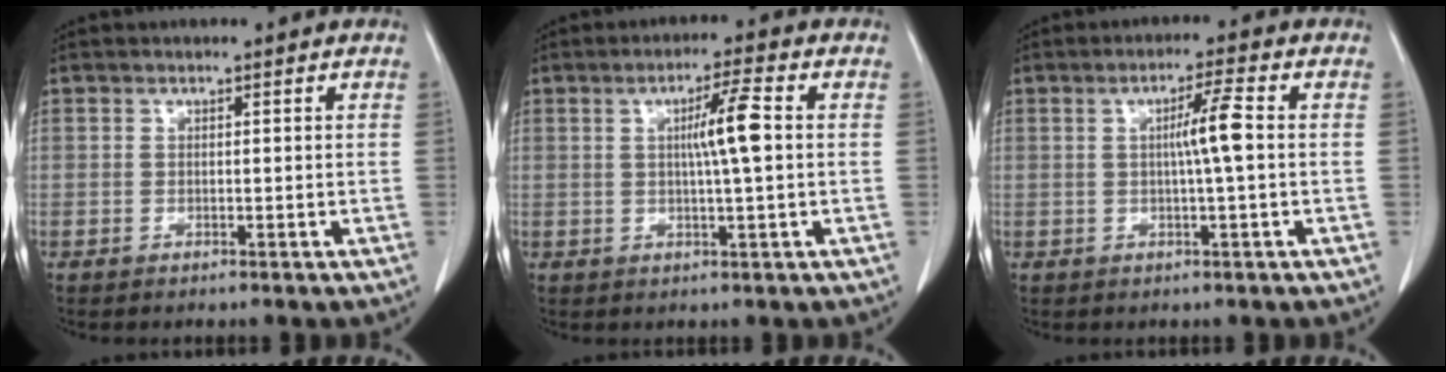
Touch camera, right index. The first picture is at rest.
{"total": 5.6, "force": [0.7, 0.2, 5.5], "torque": [-0.092, 0.008, 0.009]}
{"total": 4.6, "force": [0.2, -0.3, 4.6], "torque": [-0.079, 0.005, 0.002]}